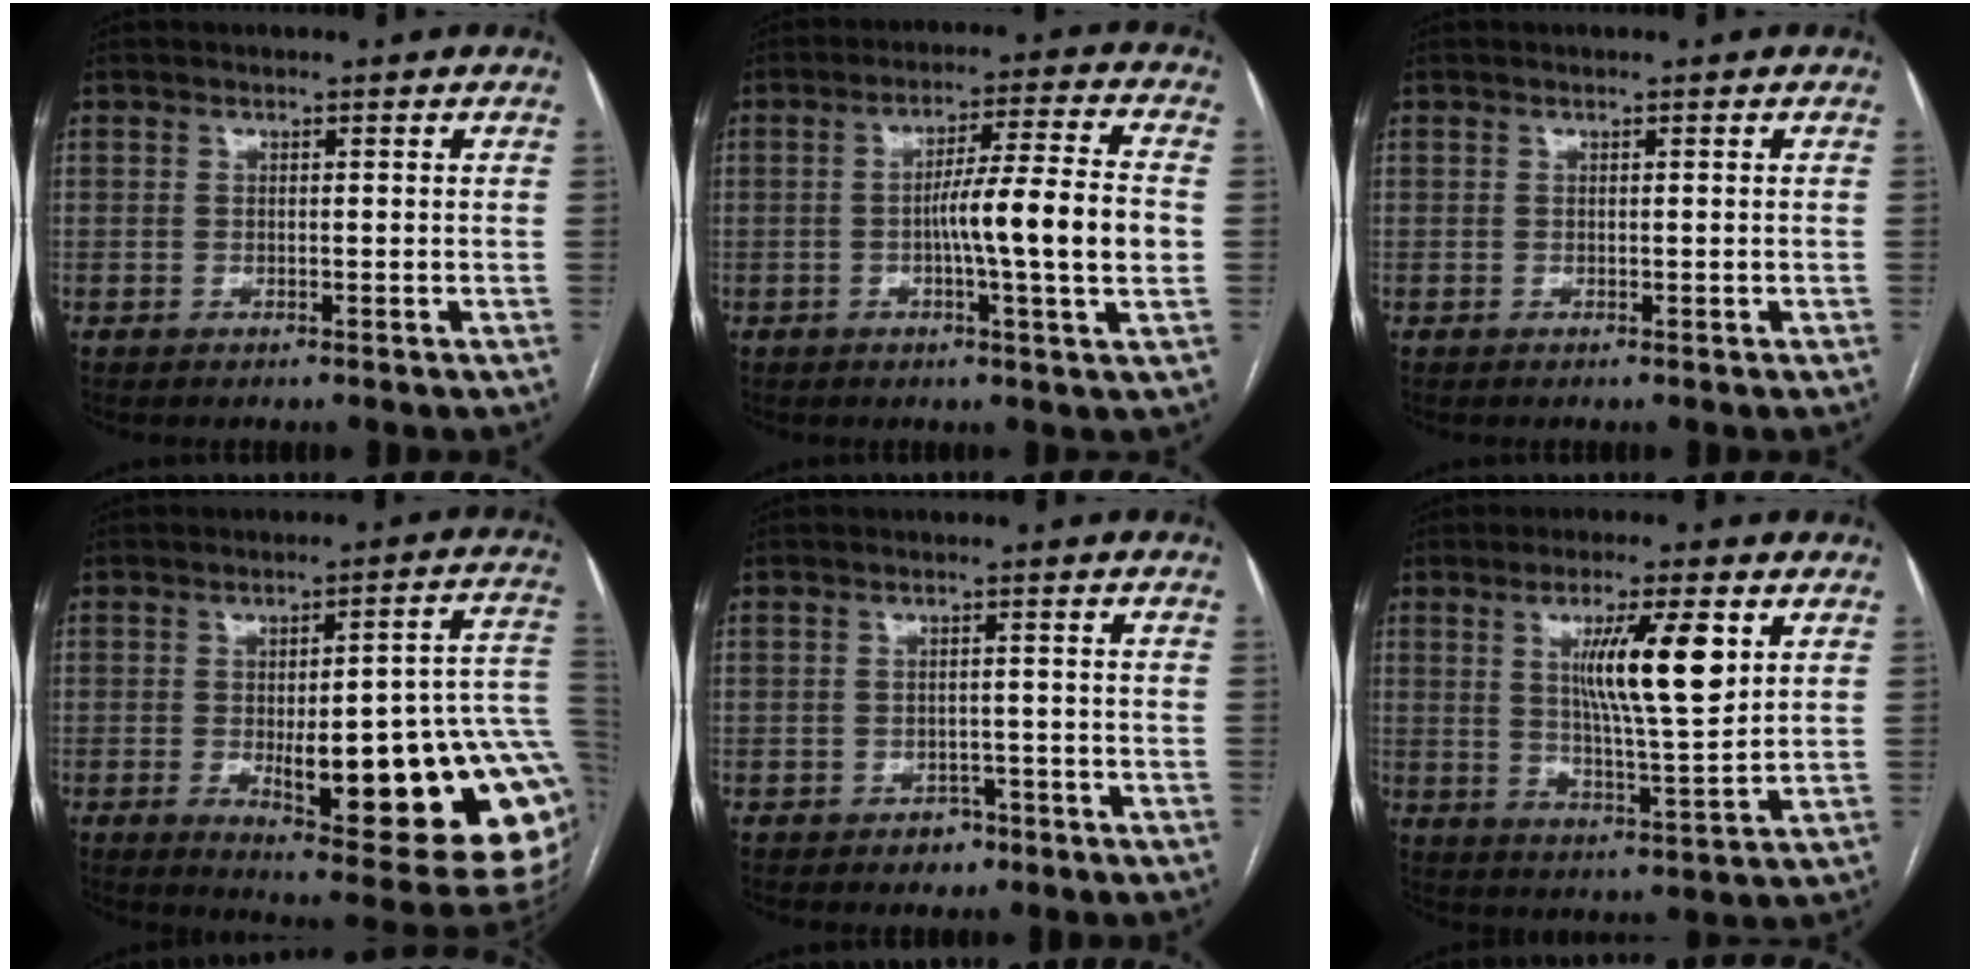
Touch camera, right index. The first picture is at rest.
{"total": 11.4, "force": [-1.2, -0.6, 11.4], "torque": [-0.180, 0.006, -0.025]}
{"total": 0.0}
{"total": 25.5, "force": [-4.2, 5.5, 24.5], "torque": [-0.208, 0.010, -0.039]}
{"total": 2.8, "force": [-1.8, 2.0, 0.8], "torque": [-0.009, 0.008, -0.020]}
{"total": 11.1, "force": [3.7, 1.0, 10.4], "torque": [-0.176, -0.004, 0.063]}